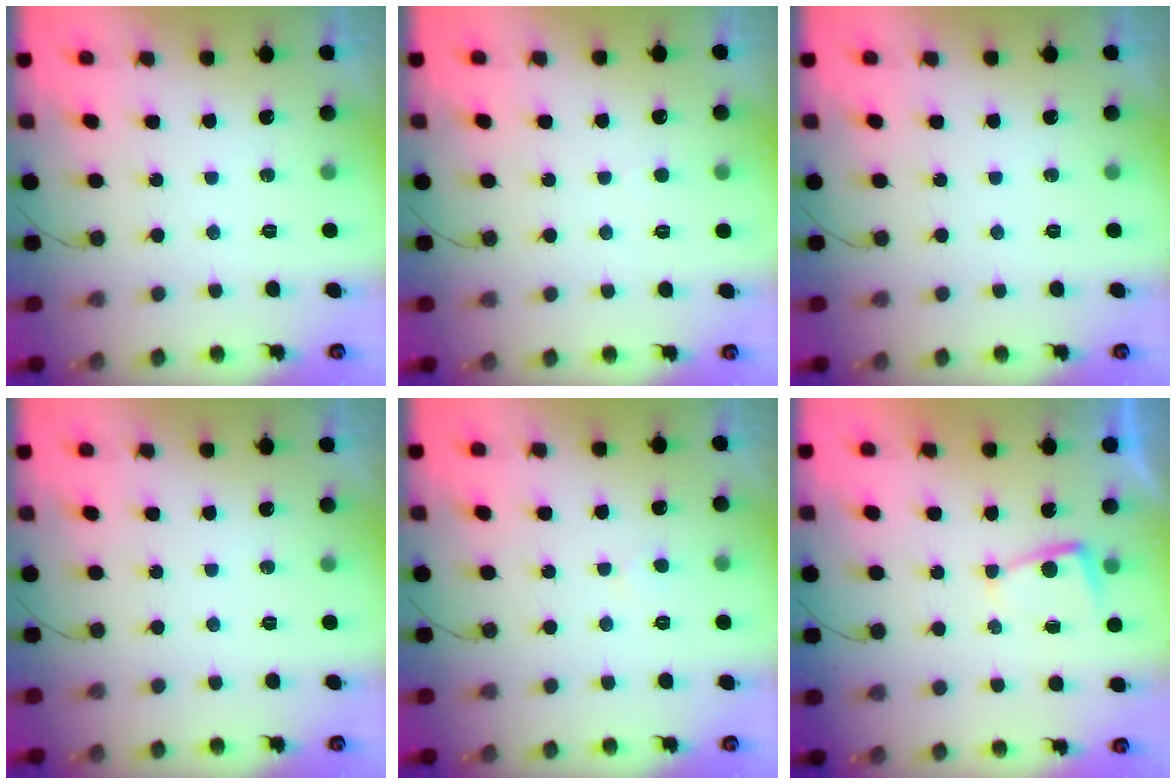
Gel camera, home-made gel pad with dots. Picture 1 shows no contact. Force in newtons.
{"total": 1.7, "press": 1.7, "slide": 0.1}
{"total": 0.0}
{"total": 0.0}
{"total": 2.8, "press": 2.7, "slide": 0.4}
{"total": 2.4, "press": 2.3, "slide": 0.4}